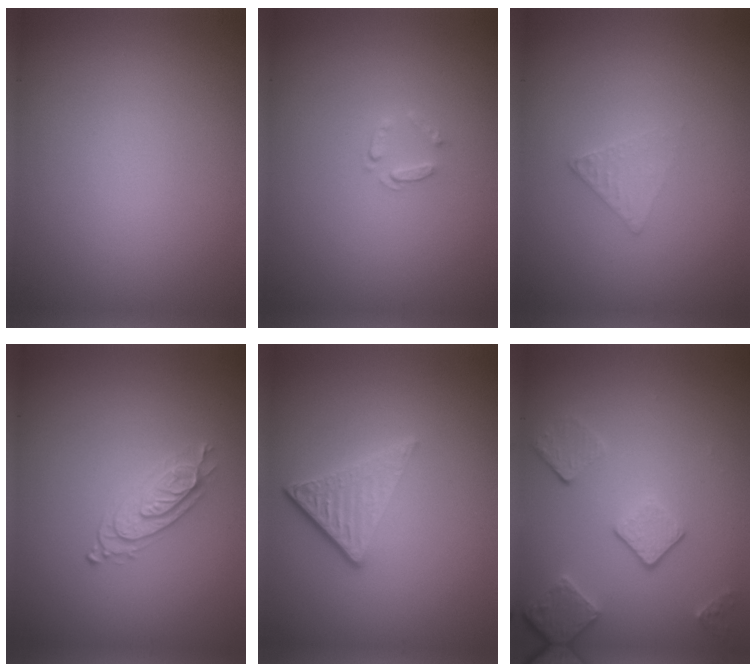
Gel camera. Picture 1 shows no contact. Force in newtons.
{"total": 0.7, "press": 0.5, "slide": 0.5}
{"total": 1.4, "press": 1.3, "slide": 0.2}
{"total": 2.3, "press": 2.1, "slide": 0.9}
{"total": 3.7, "press": 2.7, "slide": 2.6}
{"total": 3.5, "press": 2.8, "slide": 2.1}